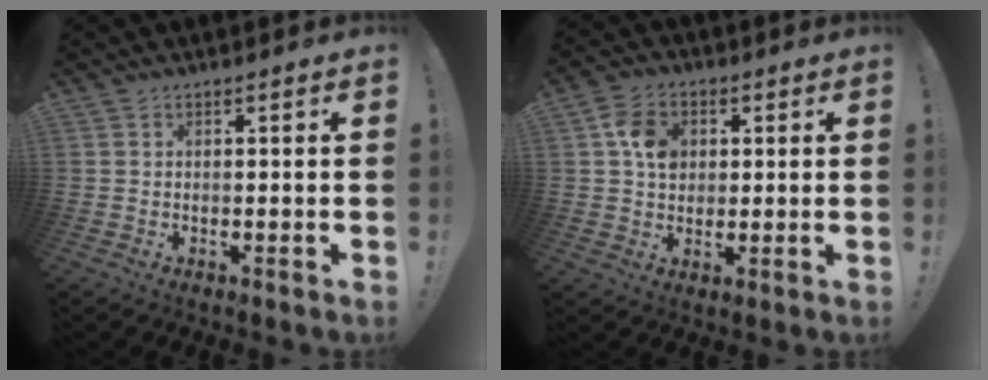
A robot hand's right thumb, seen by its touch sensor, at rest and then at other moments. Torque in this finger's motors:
{"motor_torque": [-0.51, 0.64, 0.84, 0.01, 0.07]}